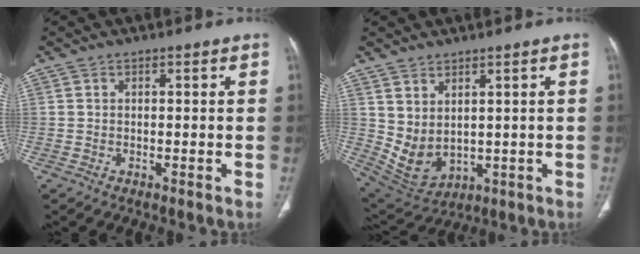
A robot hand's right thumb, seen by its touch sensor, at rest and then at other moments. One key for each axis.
{"total": 7.6, "fx": 2.1, "fy": 4.8, "fz": 5.5, "tx": -0.094, "ty": -0.019, "tz": 0.070}